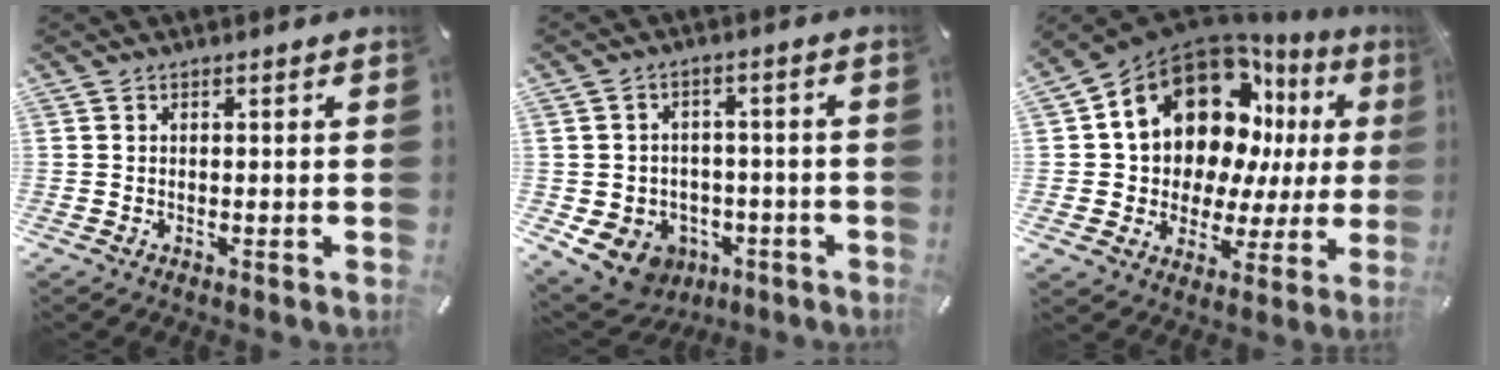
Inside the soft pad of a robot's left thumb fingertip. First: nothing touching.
{"total": 9.2, "force": [-4.1, 7.6, 3.0], "torque": [-0.066, 0.028, -0.068]}
{"total": 20.0, "force": [9.5, 13.0, 12.0], "torque": [-0.191, -0.076, 0.166]}